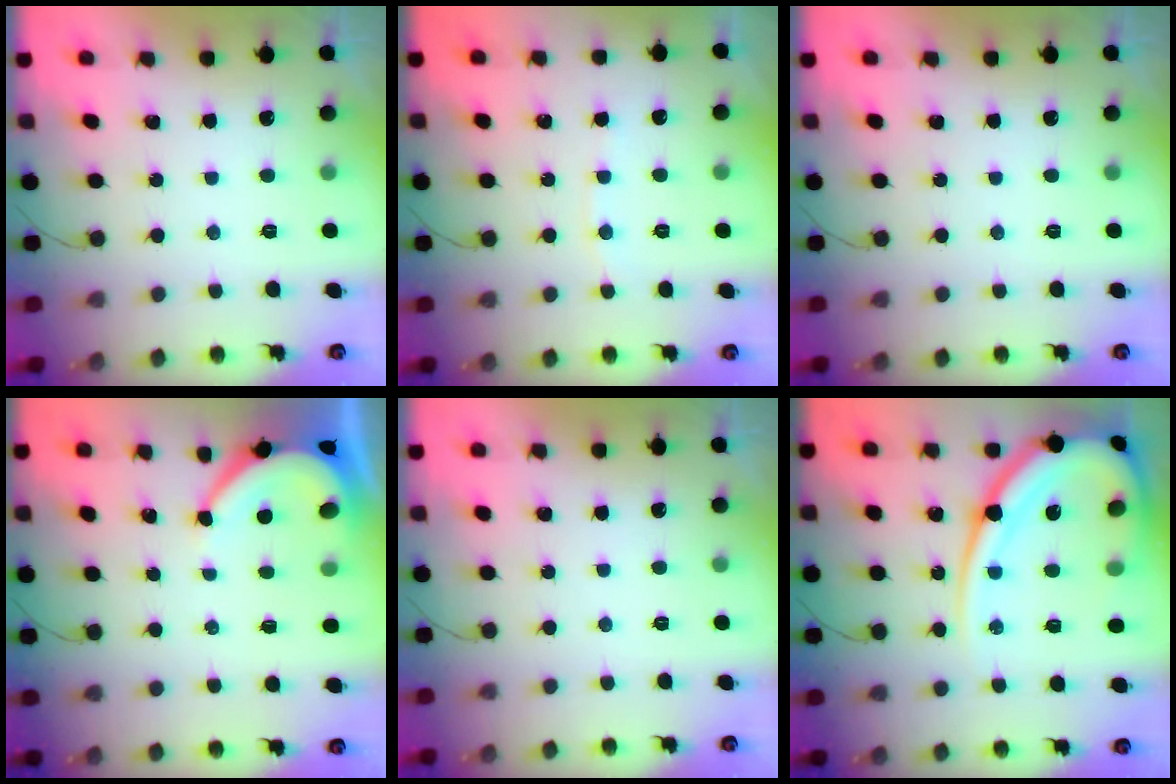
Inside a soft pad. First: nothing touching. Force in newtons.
{"total": 3.9, "press": 3.8, "slide": 0.3}
{"total": 0.0}
{"total": 6.0, "press": 6.0, "slide": 0.5}
{"total": 0.0}
{"total": 20.2, "press": 20.1, "slide": 2.3}